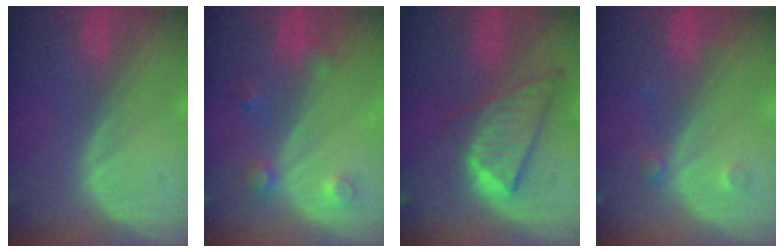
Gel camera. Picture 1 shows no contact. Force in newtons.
{"total": 3.6, "press": 3.3, "slide": 1.6}
{"total": 8.7, "press": 7.5, "slide": 4.5}
{"total": 1.5, "press": 1.5, "slide": 0.1}